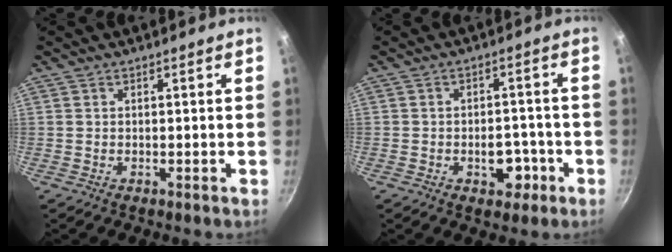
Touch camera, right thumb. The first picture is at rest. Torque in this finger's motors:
{"motor_torque": [2.94, 2.06, 1.12, -0.81, 0.27]}